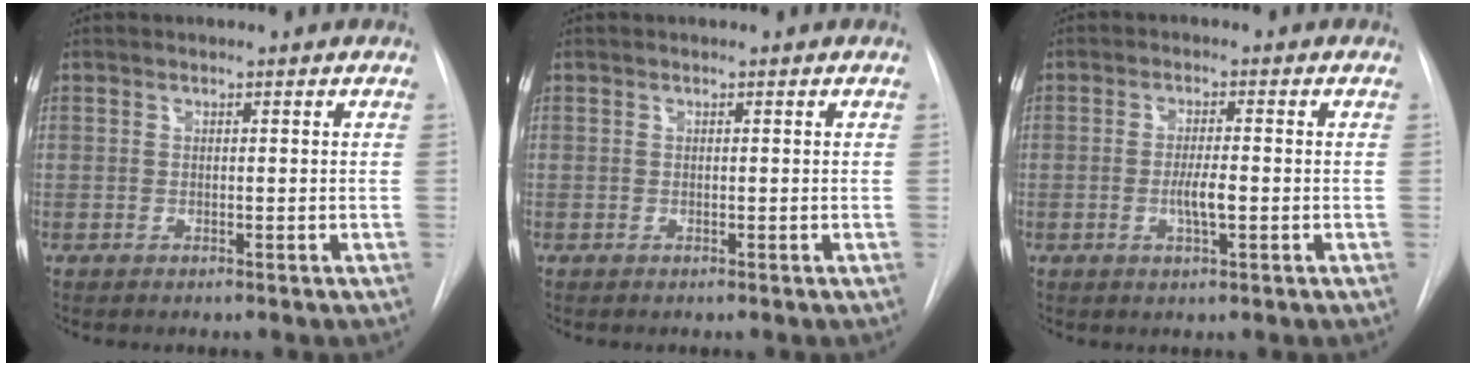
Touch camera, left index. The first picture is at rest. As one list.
[{"total": 0.0}, {"total": 3.4, "force": [-1.0, 0.4, 3.2], "torque": [-0.062, -0.004, -0.016]}]